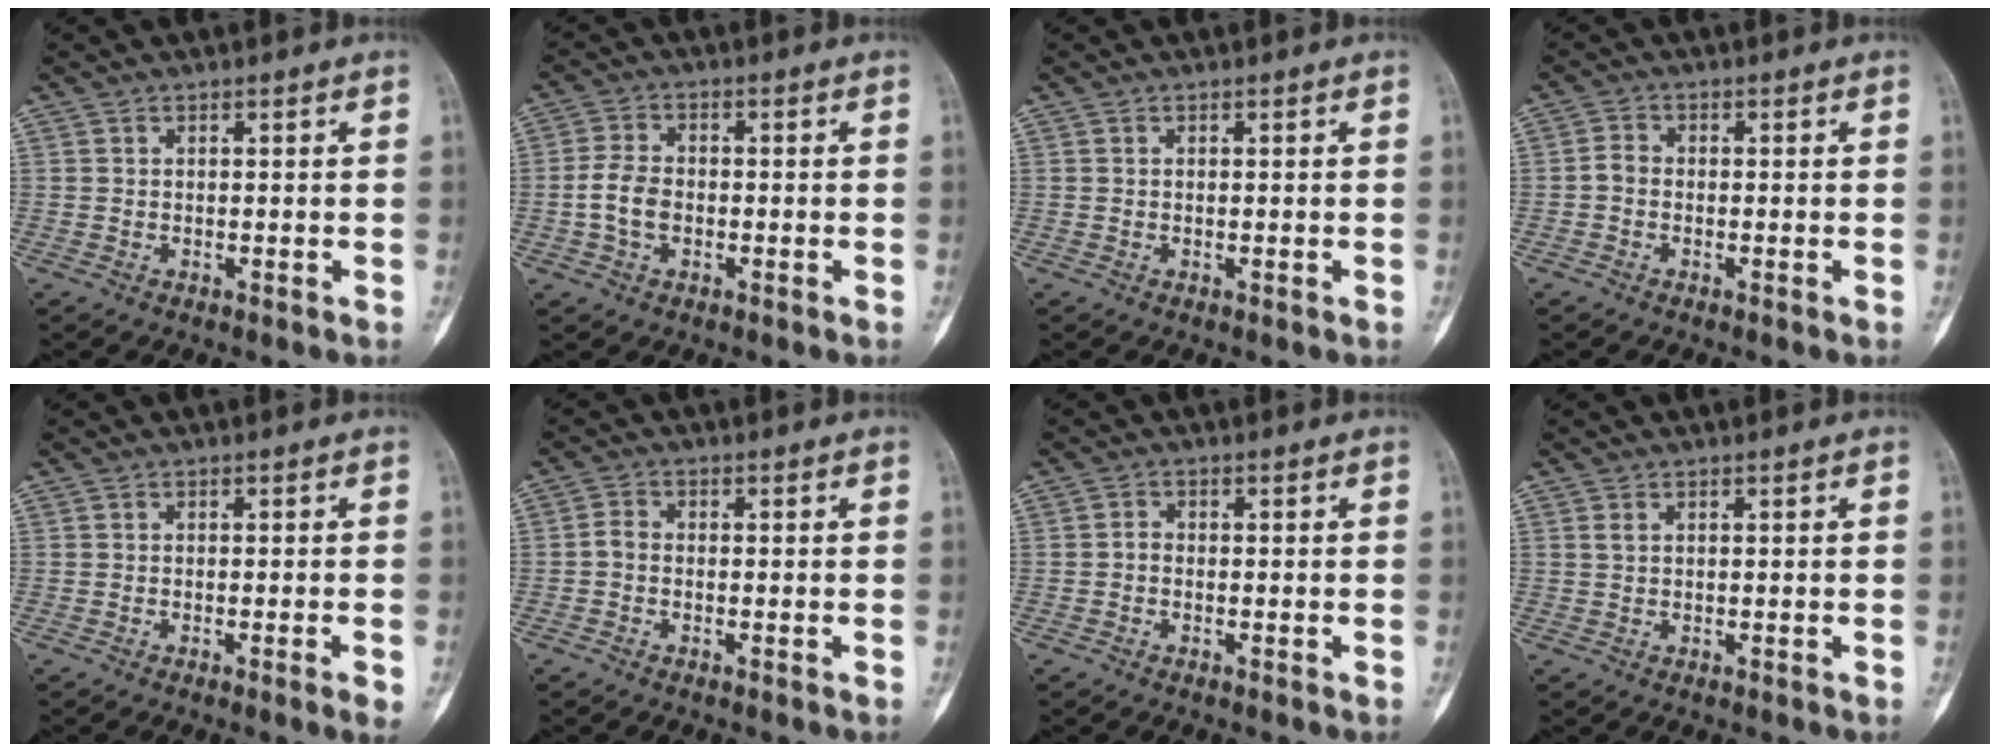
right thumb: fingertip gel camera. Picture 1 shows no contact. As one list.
[{"total": 5.4, "force": [-1.1, 3.6, 3.9], "torque": [-0.079, 0.015, -0.025]}, {"total": 0.0}, {"total": 2.0, "force": [-0.6, 1.5, 1.2], "torque": [-0.020, 0.007, -0.018]}, {"total": 2.3, "force": [-0.9, 0.0, 2.2], "torque": [-0.035, -0.007, -0.014]}, {"total": 2.0, "force": [-0.6, 1.4, 1.3], "torque": [-0.022, 0.006, -0.019]}, {"total": 1.2, "force": [-0.4, 0.9, 0.7], "torque": [-0.006, 0.003, -0.014]}, {"total": 0.8, "force": [0.3, 0.4, 0.5], "torque": [-0.013, 0.005, 0.008]}]